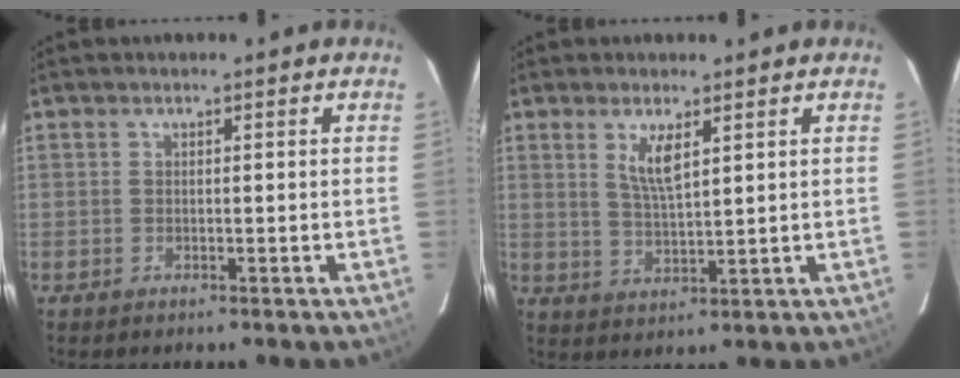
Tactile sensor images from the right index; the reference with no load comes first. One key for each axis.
{"total": 5.0, "fx": 2.3, "fy": 1.2, "fz": 4.3, "tx": -0.082, "ty": -0.006, "tz": 0.047}